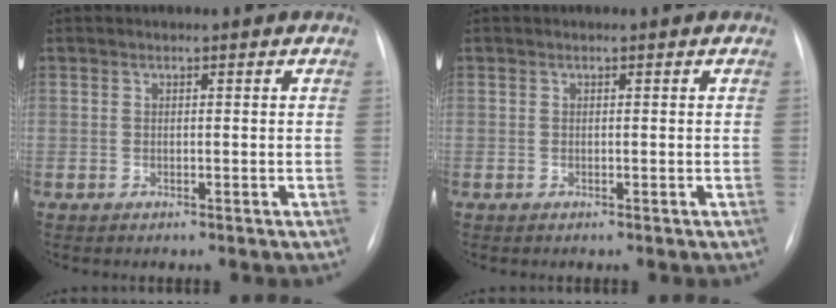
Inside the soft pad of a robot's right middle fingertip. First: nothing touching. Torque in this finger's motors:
{"motor_torque": [0.11, -0.53, 0.05, 0.02]}